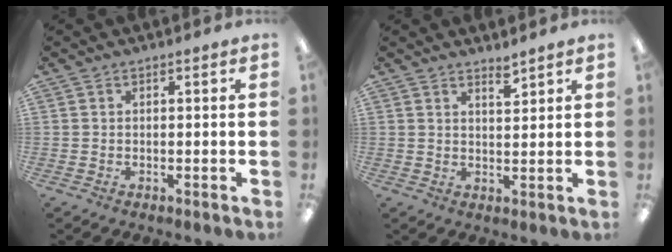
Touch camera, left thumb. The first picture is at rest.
{"total": 2.9, "force": [2.7, 0.3, 1.0], "torque": [-0.009, -0.018, 0.046]}